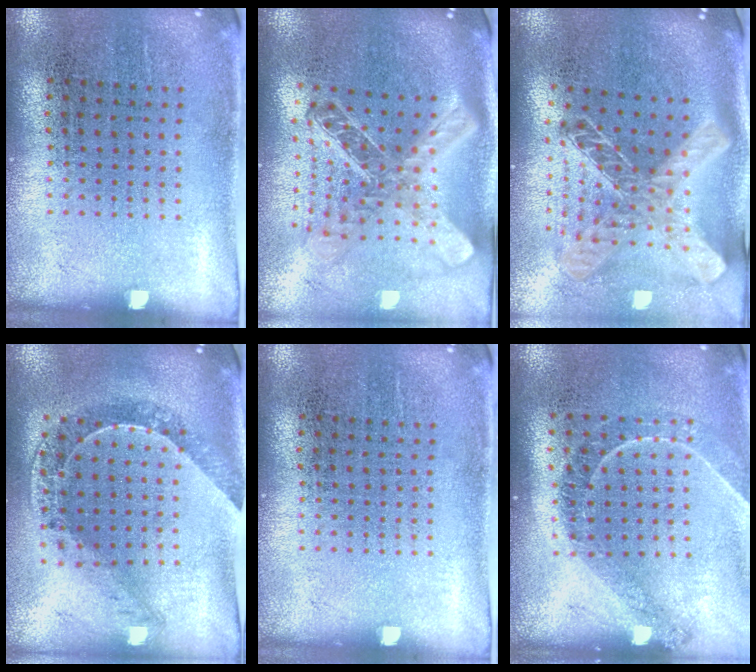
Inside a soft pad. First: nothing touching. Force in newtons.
{"total": 2.6, "press": 1.9, "slide": 1.8}
{"total": 2.3, "press": 1.7, "slide": 1.5}
{"total": 0.7, "press": 0.7, "slide": 0.1}
{"total": 0.0}
{"total": 1.2, "press": 1.2, "slide": 0.3}